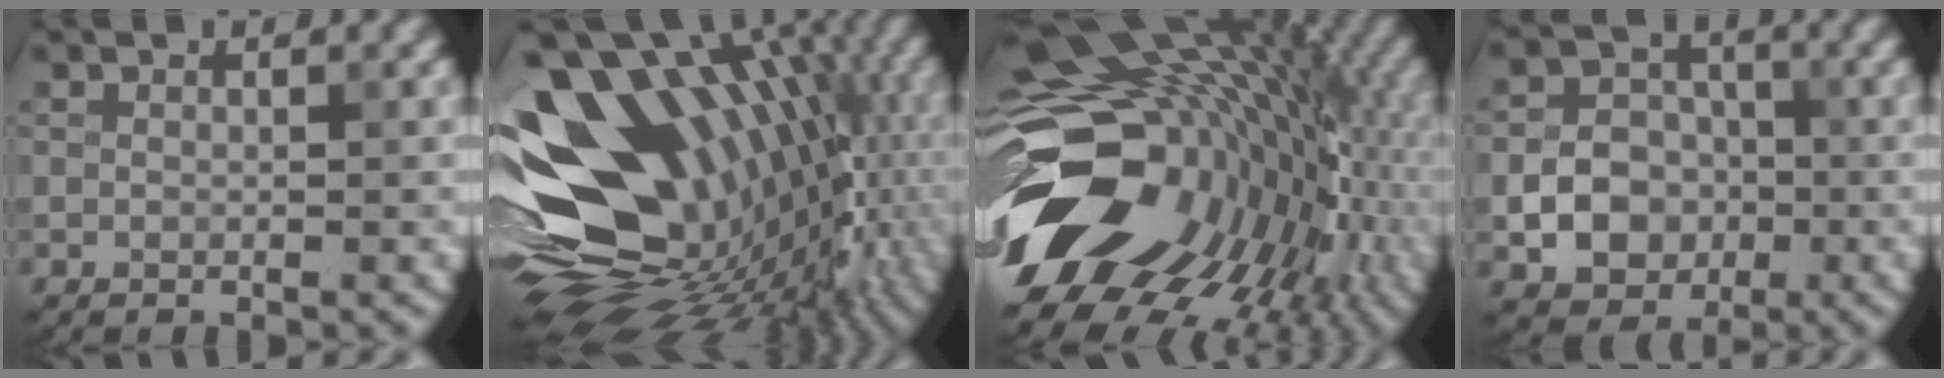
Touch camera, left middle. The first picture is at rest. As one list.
[{"total": 18.1, "force": [1.1, 12.9, 12.7], "torque": [-0.206, 0.001, 0.033]}, {"total": 19.5, "force": [-2.0, 14.1, 13.3], "torque": [-0.222, -0.024, -0.009]}, {"total": 5.6, "force": [-1.5, 4.6, 2.8], "torque": [-0.034, -0.001, -0.034]}]